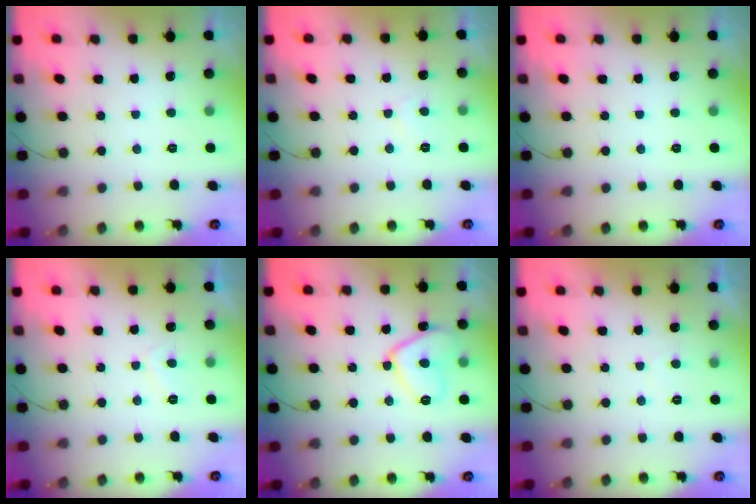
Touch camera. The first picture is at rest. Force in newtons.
{"total": 3.5, "press": 3.4, "slide": 0.6}
{"total": 0.0}
{"total": 1.7, "press": 1.5, "slide": 0.8}
{"total": 10.9, "press": 10.9, "slide": 1.1}
{"total": 1.0, "press": 0.8, "slide": 0.7}